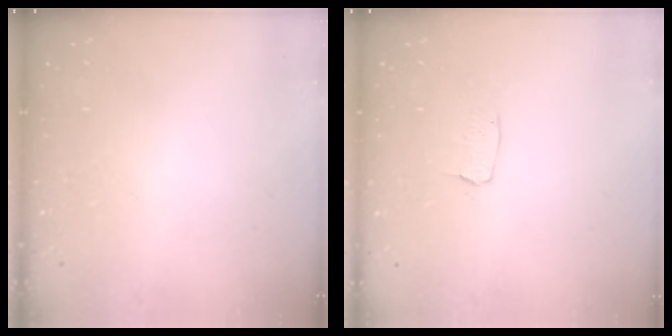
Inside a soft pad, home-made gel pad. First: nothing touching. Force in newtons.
{"total": 2.9, "press": 2.9, "slide": 0.2}